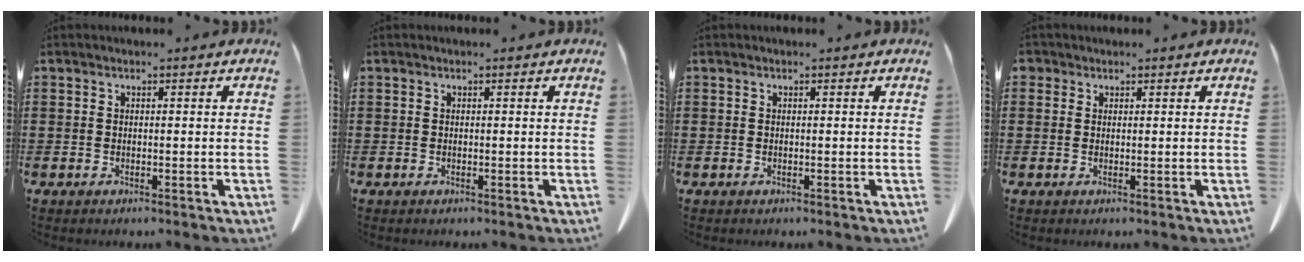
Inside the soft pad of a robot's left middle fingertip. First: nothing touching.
{"total": 0.0}
{"total": 0.0}
{"total": 1.1, "force": [0.7, 0.8, 0.1], "torque": [-0.006, 0.004, 0.013]}